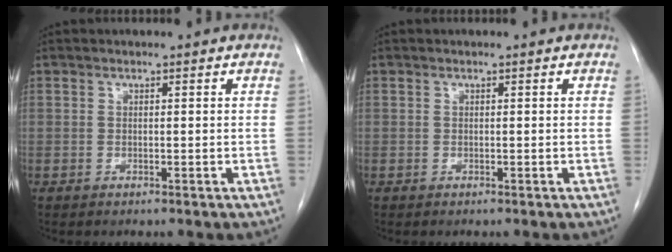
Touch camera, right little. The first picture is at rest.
{"total": 0.0}